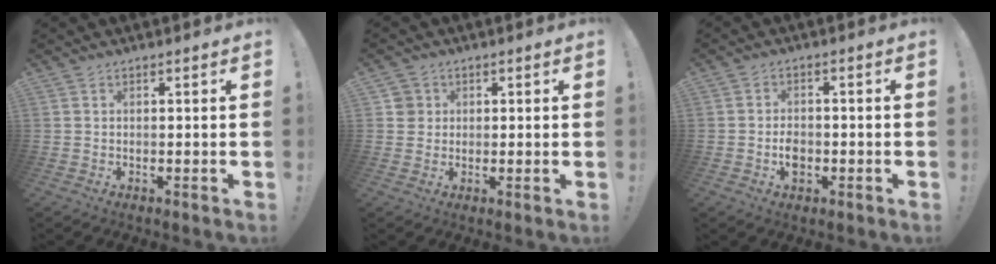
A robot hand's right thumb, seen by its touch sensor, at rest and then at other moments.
{"total": 3.3, "force": [0.7, 3.2, 0.5], "torque": [0.000, 0.002, 0.012]}
{"total": 4.4, "force": [-1.9, 3.3, 2.1], "torque": [-0.023, 0.009, -0.031]}